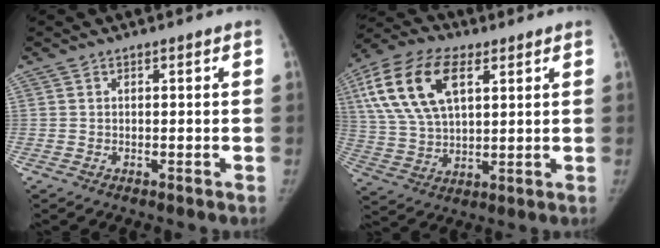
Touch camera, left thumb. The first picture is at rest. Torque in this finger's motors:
{"motor_torque": [-0.20, 1.01, 1.50, -1.27, 0.39]}